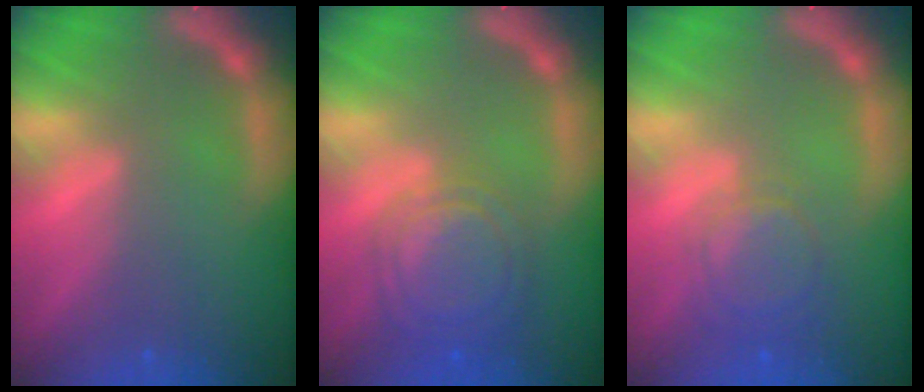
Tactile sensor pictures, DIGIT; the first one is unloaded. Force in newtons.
{"total": 7.0}
{"total": 4.5}